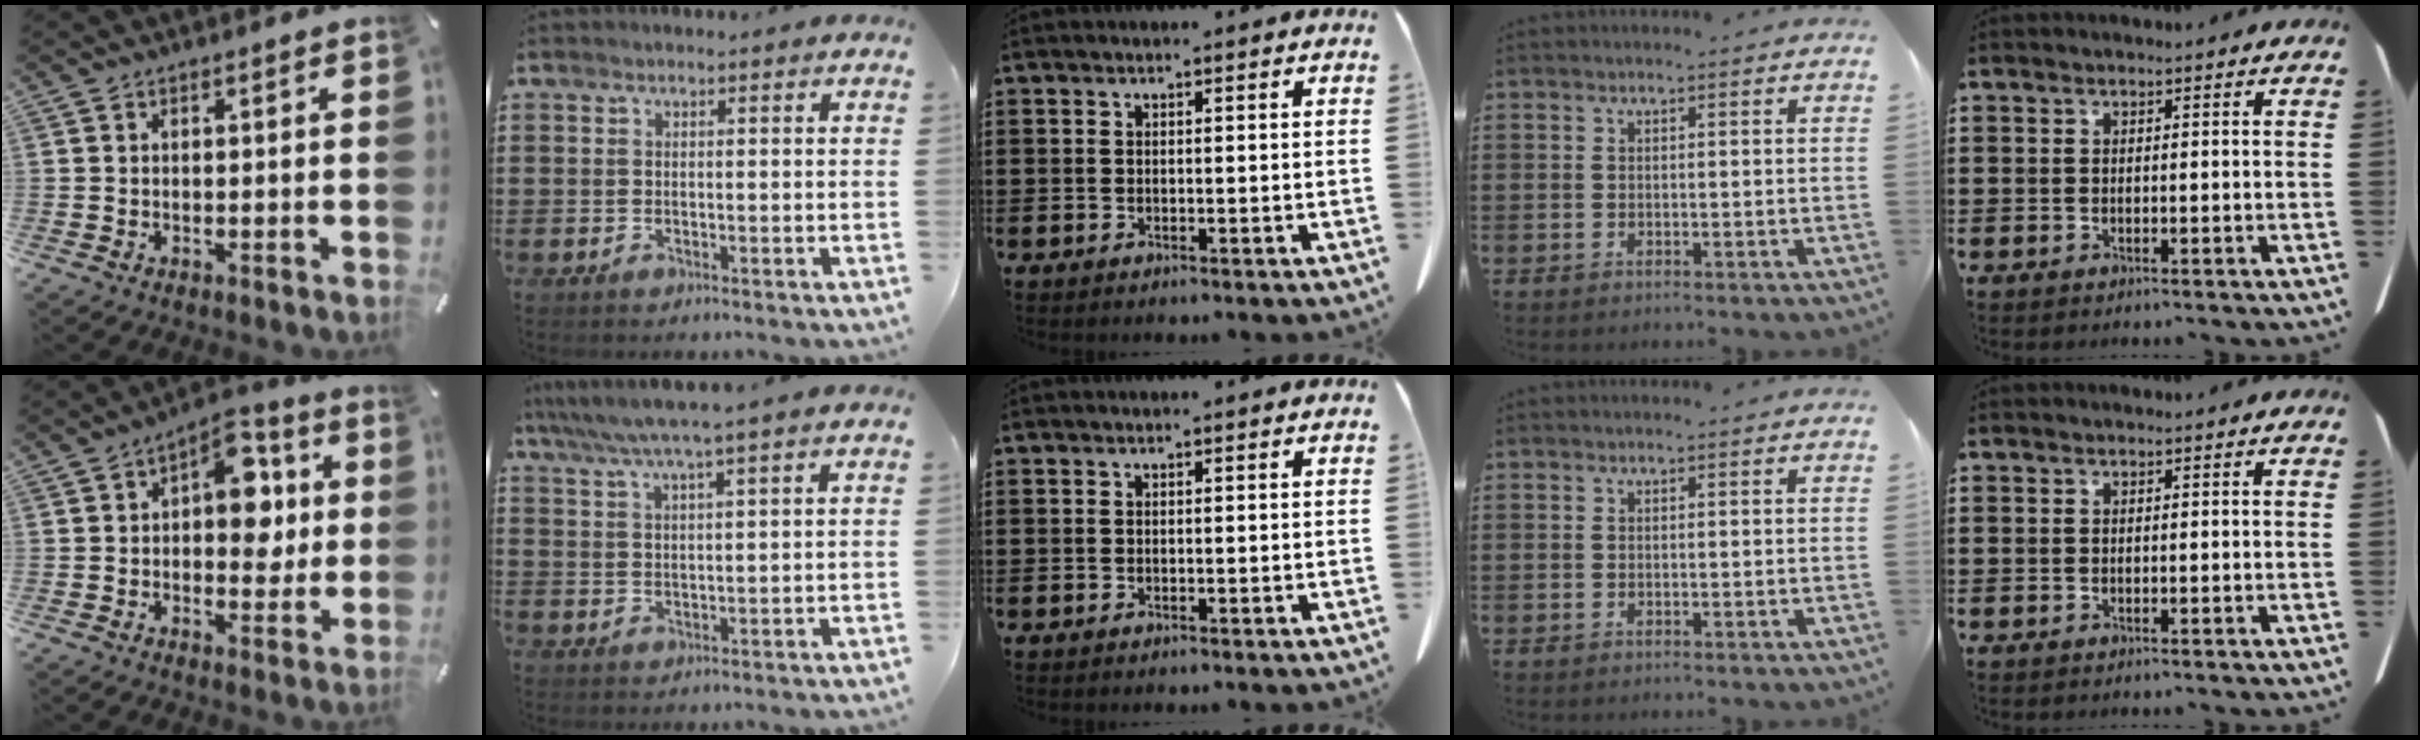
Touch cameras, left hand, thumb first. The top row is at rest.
{"thumb": {"total": 11.9, "force": [2.2, 7.6, 8.9], "torque": [-0.099, -0.016, 0.033]}, "index": {"total": 4.3, "force": [3.4, -0.5, 2.7], "torque": [-0.062, -0.012, 0.057]}}